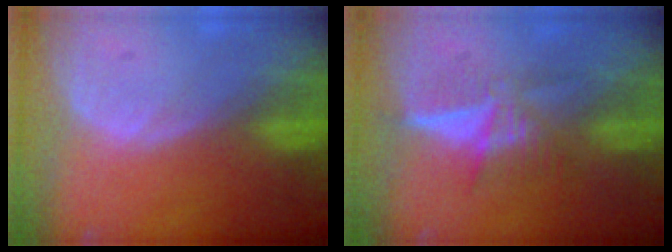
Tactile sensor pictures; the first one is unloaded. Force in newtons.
{"total": 5.5, "press": 5.0, "slide": 2.2}